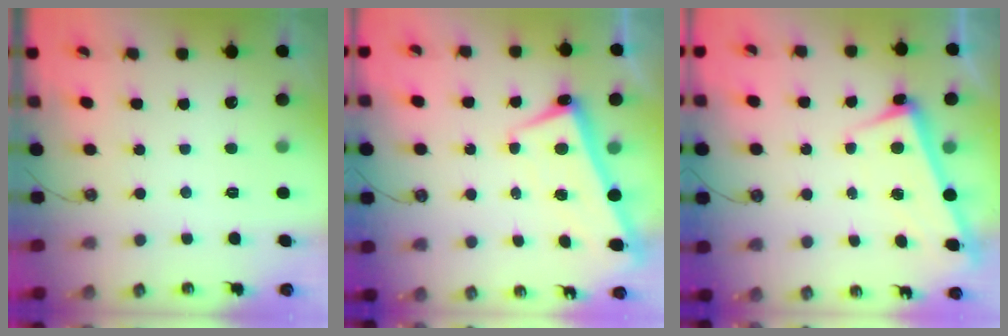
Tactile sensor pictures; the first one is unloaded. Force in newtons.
{"total": 2.7, "press": 2.7, "slide": 0.4}
{"total": 2.5, "press": 2.4, "slide": 0.7}